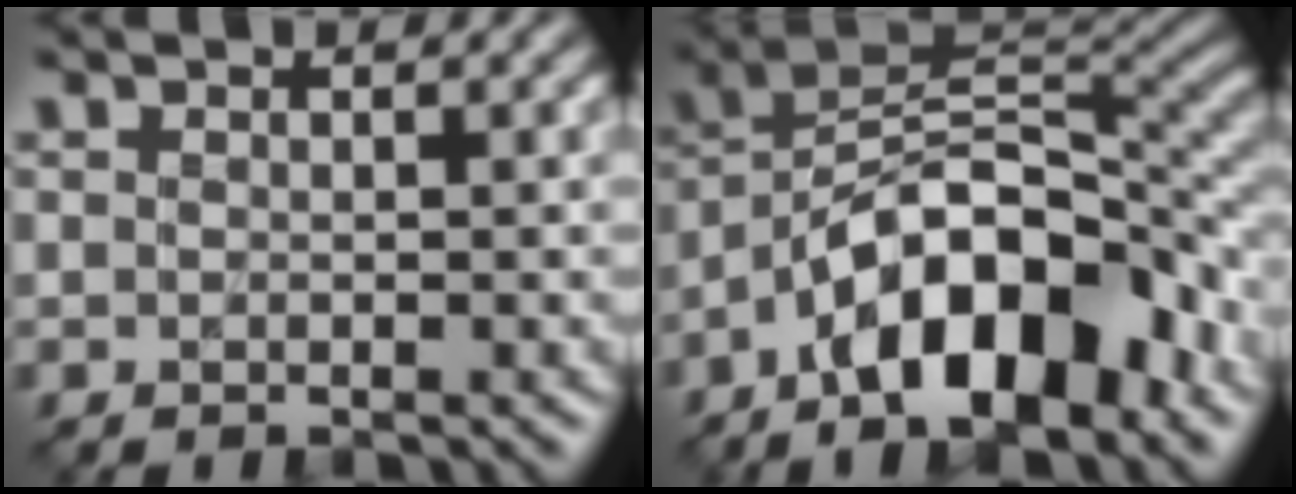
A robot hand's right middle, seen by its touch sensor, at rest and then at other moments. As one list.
[{"total": 11.4, "force": [-6.3, 4.5, 8.4], "torque": [-0.124, 0.016, -0.120]}]